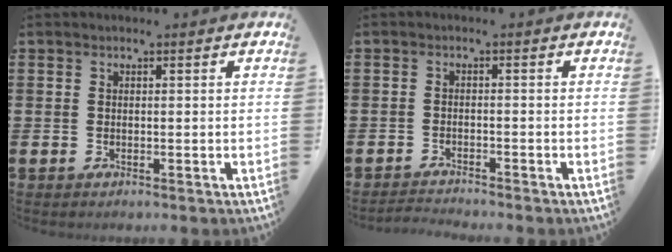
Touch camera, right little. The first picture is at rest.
{"total": 1.5, "force": [-1.5, -0.1, 0.1], "torque": [-0.003, 0.002, -0.029]}